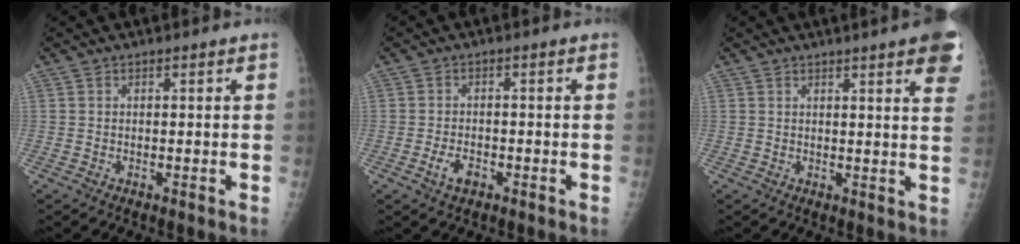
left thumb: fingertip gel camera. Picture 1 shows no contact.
{"total": 3.3, "force": [-1.6, 1.9, 2.1], "torque": [-0.038, 0.007, -0.026]}
{"total": 9.9, "force": [5.7, 1.4, 8.0], "torque": [-0.080, -0.012, 0.057]}